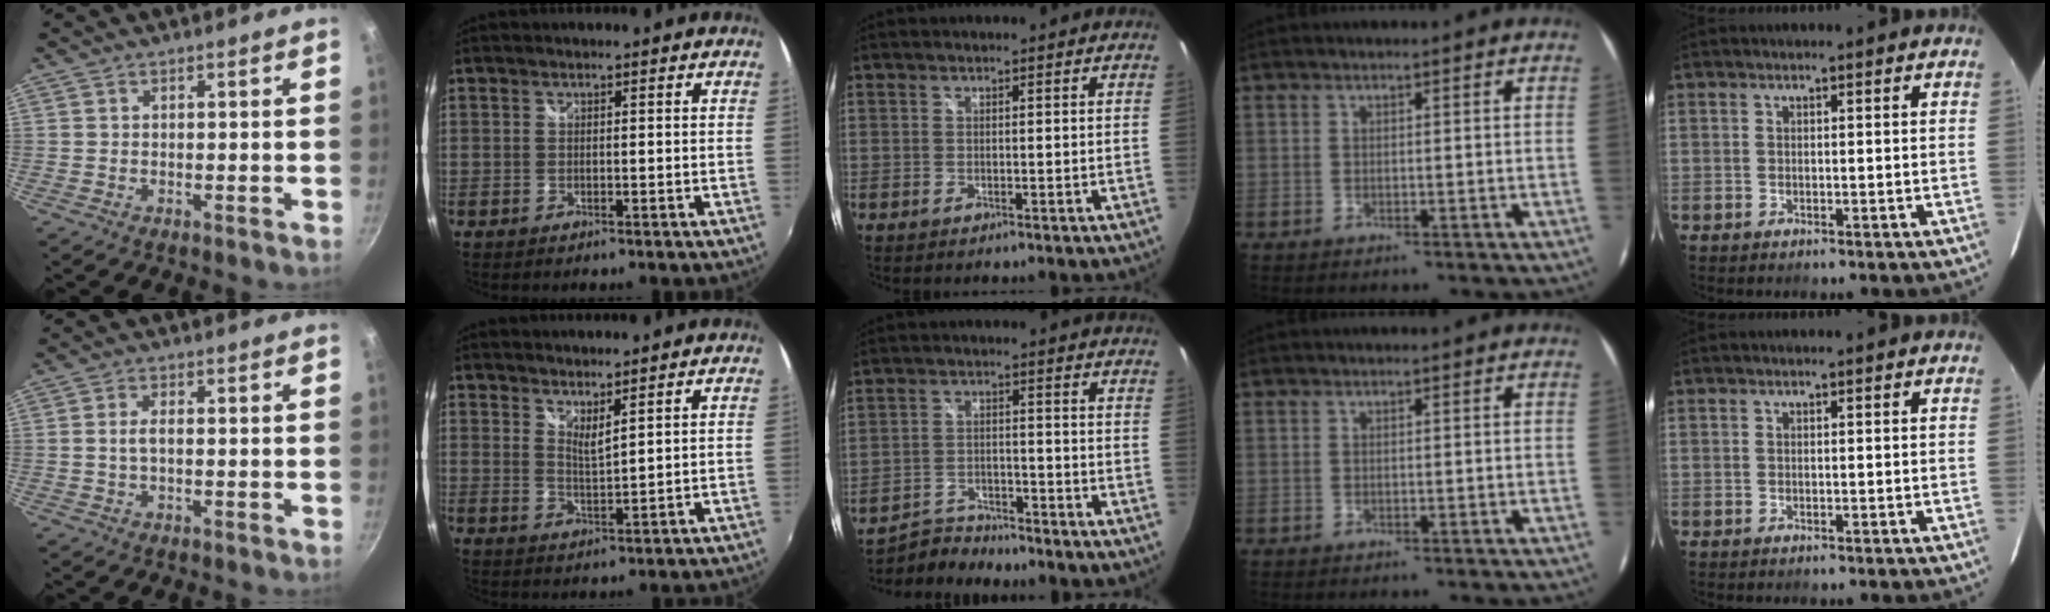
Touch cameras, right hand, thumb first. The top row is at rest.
{"thumb": {"total": 1.3, "force": [-0.1, 0.9, 1.0], "torque": [-0.020, 0.004, -0.003]}, "index": {"total": 3.4, "force": [3.0, 0.1, 1.7], "torque": [-0.029, -0.007, 0.046]}, "middle": {"total": 6.6, "force": [-6.3, 1.7, 0.8], "torque": [-0.033, 0.006, -0.108]}}